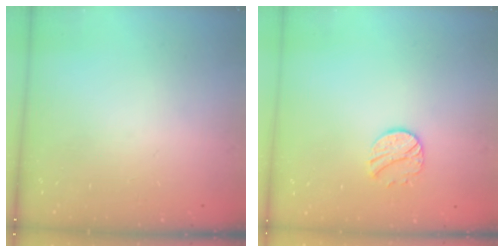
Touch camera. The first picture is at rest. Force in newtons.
{"total": 8.7, "press": 8.7, "slide": 0.3}